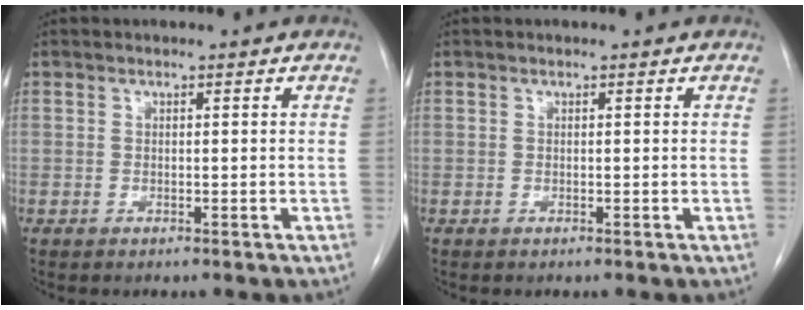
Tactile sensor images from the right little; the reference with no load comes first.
{"total": 0.0}